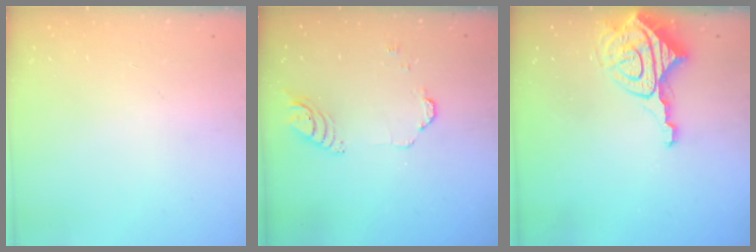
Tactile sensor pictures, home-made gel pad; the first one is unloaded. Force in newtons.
{"total": 5.3, "press": 5.2, "slide": 0.6}
{"total": 11.7, "press": 11.7, "slide": 1.1}